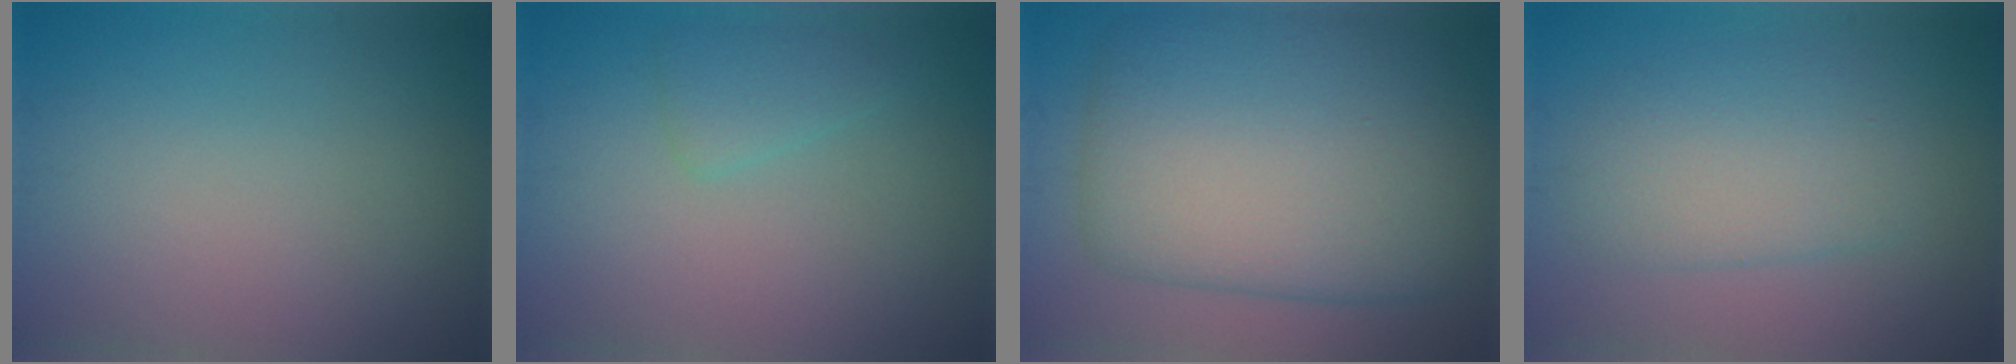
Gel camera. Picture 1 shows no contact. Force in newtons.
{"total": 1.7, "press": 1.7, "slide": 0.1}
{"total": 12.3, "press": 12.3, "slide": 0.2}
{"total": 4.3, "press": 4.3, "slide": 0.2}